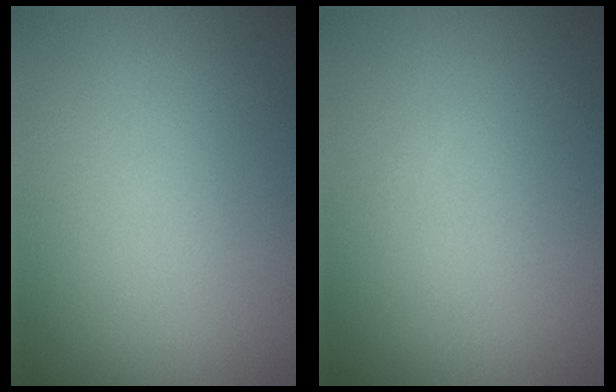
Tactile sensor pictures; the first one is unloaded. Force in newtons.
{"total": 0.0}